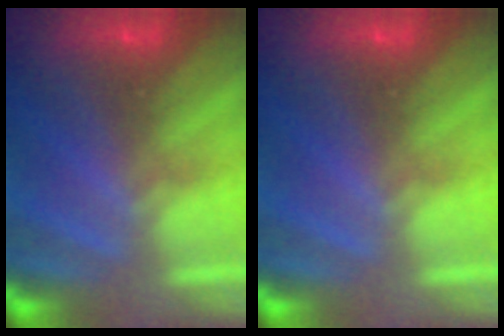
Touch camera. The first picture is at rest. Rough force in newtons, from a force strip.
{"total": 0.0}